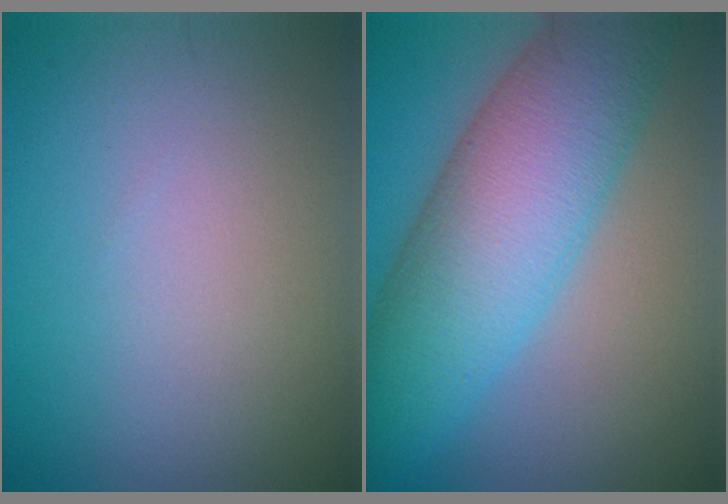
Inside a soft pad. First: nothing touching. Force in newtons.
{"total": 10.3, "press": 10.3, "slide": 0.2}